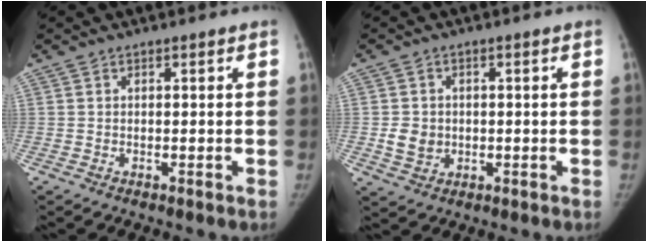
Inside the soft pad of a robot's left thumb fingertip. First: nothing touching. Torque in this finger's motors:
{"motor_torque": [-0.10, 0.11, 0.38, -0.28, 0.01]}